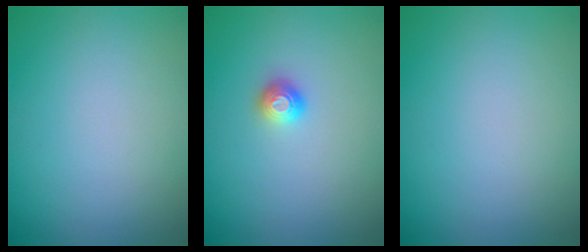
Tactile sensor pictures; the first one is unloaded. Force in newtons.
{"total": 1.1, "press": 1.0, "slide": 0.2}
{"total": 0.0}